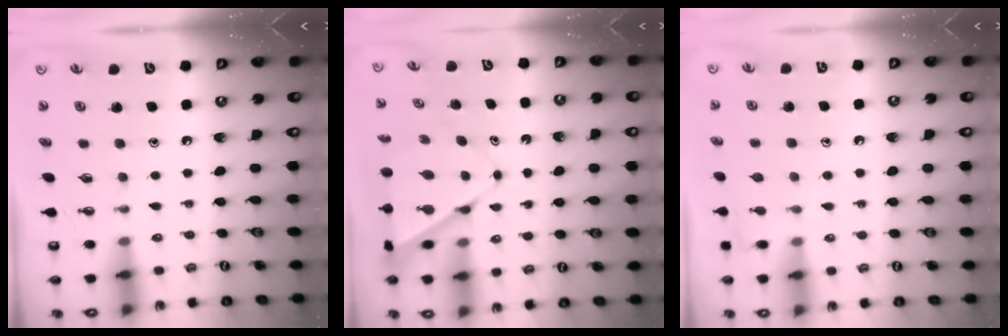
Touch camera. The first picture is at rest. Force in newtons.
{"total": 7.6, "press": 7.6, "slide": 0.4}
{"total": 5.6, "press": 5.6, "slide": 0.6}